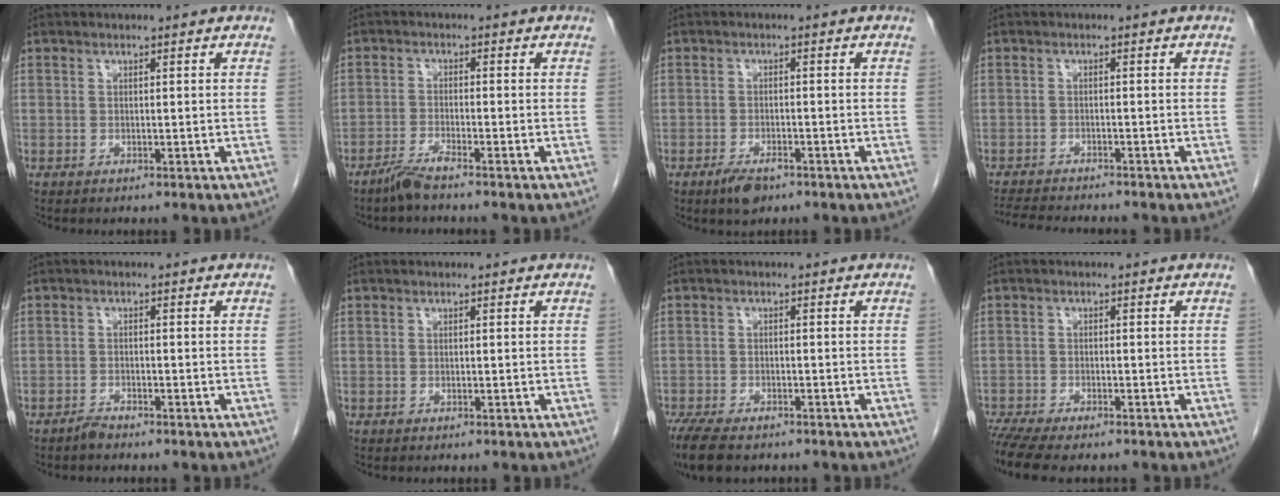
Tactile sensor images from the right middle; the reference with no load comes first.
{"total": 3.1, "force": [-2.6, -0.2, 1.6], "torque": [-0.039, -0.006, -0.056]}
{"total": 3.5, "force": [-2.3, 1.3, 2.2], "torque": [-0.042, -0.002, -0.035]}
{"total": 8.9, "force": [-8.1, 1.0, 3.5], "torque": [-0.052, -0.011, -0.122]}
{"total": 1.3, "force": [-1.3, 0.1, 0.3], "torque": [-0.006, -0.001, -0.024]}
{"total": 0.0}
{"total": 8.5, "force": [-6.6, 3.1, 4.5], "torque": [-0.083, -0.015, -0.104]}
{"total": 7.6, "force": [-6.4, 1.5, 3.8], "torque": [-0.061, -0.009, -0.103]}